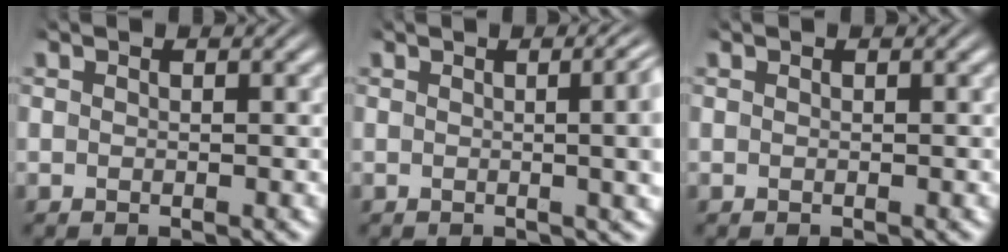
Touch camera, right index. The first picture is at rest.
{"total": 5.0, "force": [0.8, 1.7, 4.7], "torque": [-0.031, 0.025, -0.002]}
{"total": 0.0}